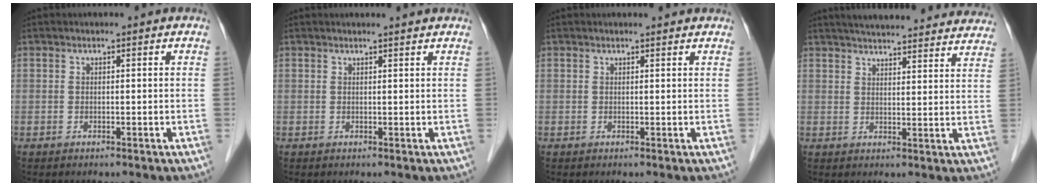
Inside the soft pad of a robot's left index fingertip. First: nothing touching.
{"total": 2.0, "force": [1.8, -0.3, 0.8], "torque": [-0.012, 0.002, 0.019]}
{"total": 1.9, "force": [1.8, 0.1, 0.4], "torque": [-0.009, 0.002, 0.013]}
{"total": 24.6, "force": [22.8, 3.7, 8.5], "torque": [-0.124, -0.020, 0.274]}